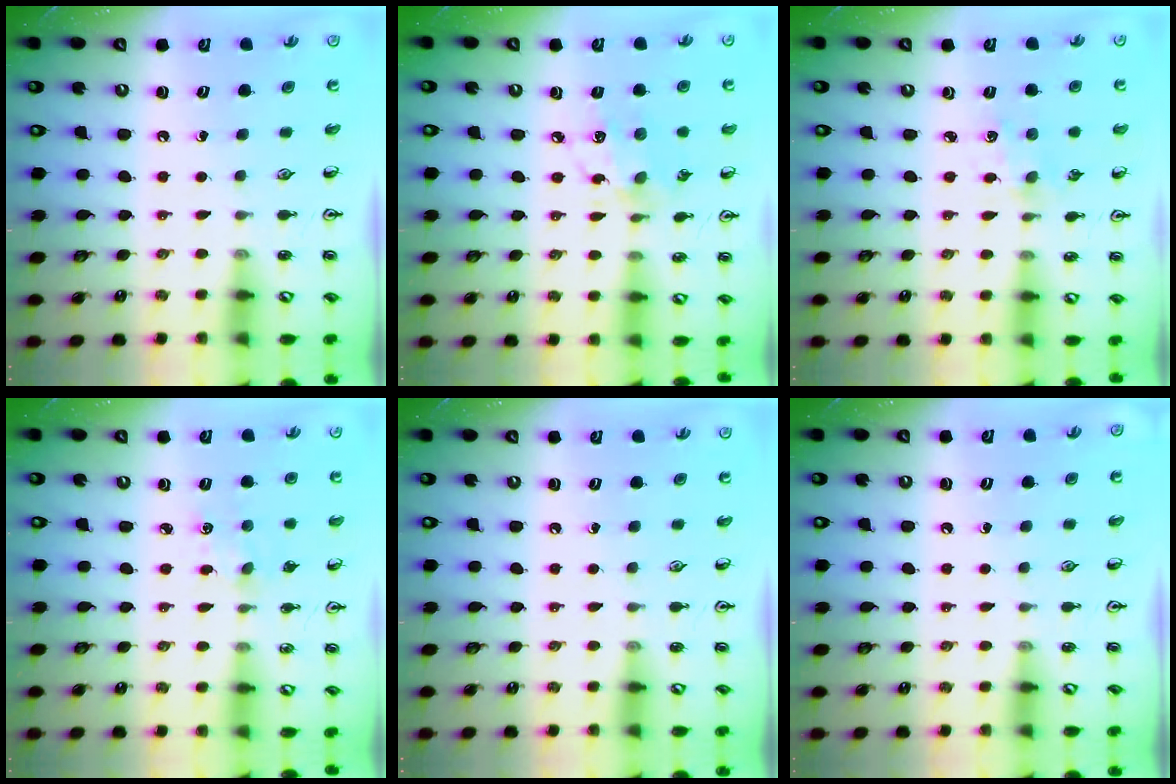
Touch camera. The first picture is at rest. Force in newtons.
{"total": 8.6, "press": 8.6, "slide": 0.6}
{"total": 2.3, "press": 2.2, "slide": 0.4}
{"total": 4.2, "press": 4.1, "slide": 0.6}
{"total": 0.0}
{"total": 0.0}